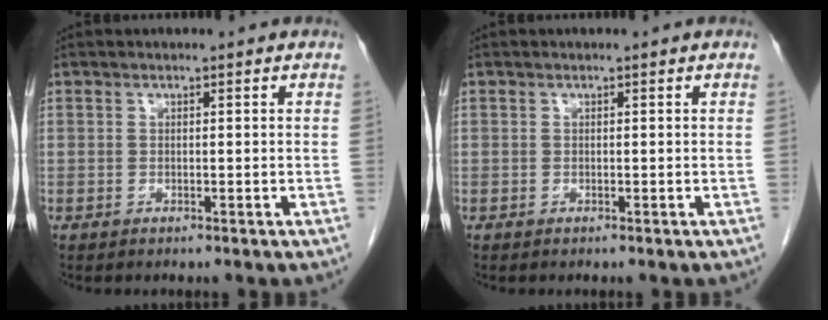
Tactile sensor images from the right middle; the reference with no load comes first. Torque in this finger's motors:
{"motor_torque": [-0.03, 0.06, 0.10, 0.00]}